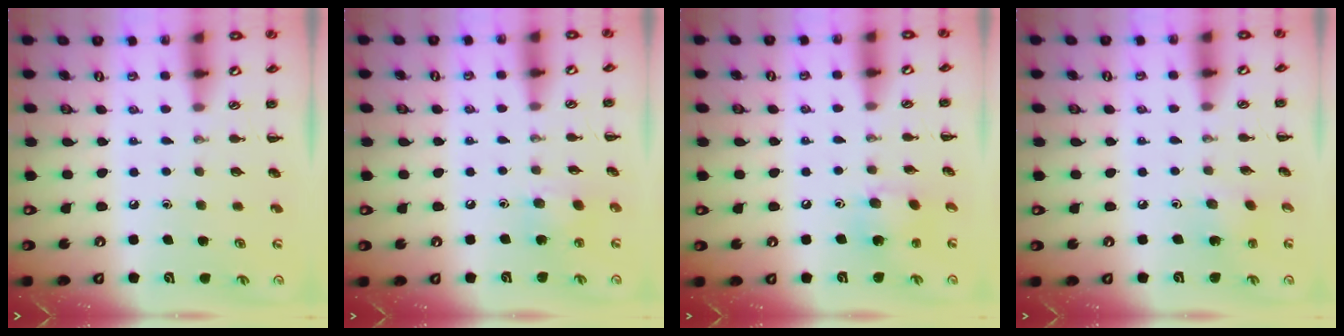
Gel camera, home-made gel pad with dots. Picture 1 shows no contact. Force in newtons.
{"total": 7.1, "press": 6.9, "slide": 1.3}
{"total": 5.6, "press": 5.5, "slide": 1.1}
{"total": 1.6, "press": 1.5, "slide": 0.5}